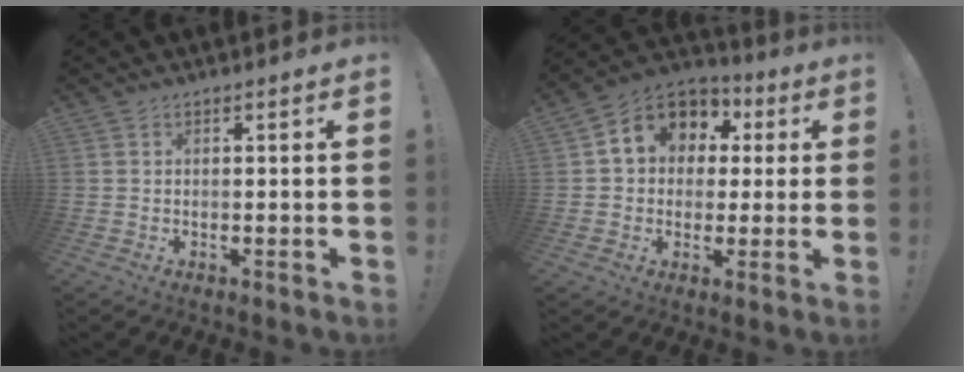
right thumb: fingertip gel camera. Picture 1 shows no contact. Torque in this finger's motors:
{"motor_torque": [1.48, 2.14, 1.15, -0.15, 0.06]}